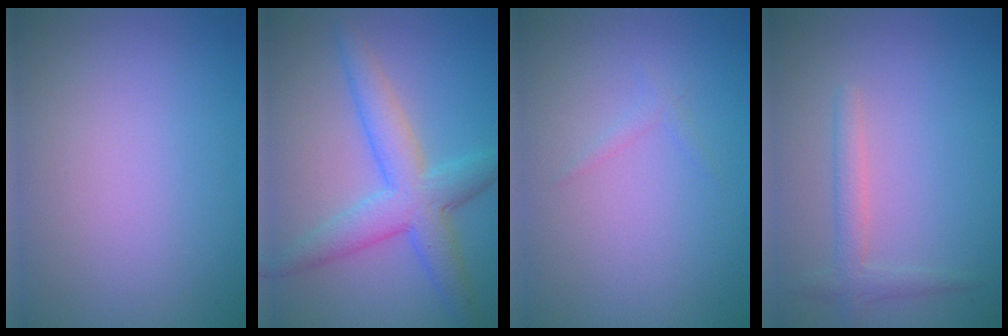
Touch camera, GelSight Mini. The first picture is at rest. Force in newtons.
{"total": 5.5, "press": 5.5, "slide": 0.1}
{"total": 0.7, "press": 0.7, "slide": 0.1}
{"total": 1.9, "press": 1.9, "slide": 0.0}